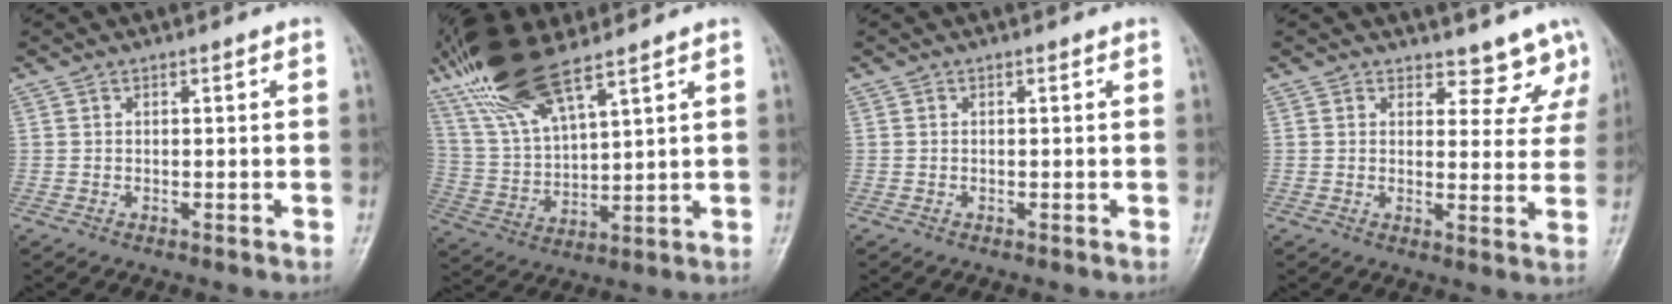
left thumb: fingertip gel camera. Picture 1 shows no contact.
{"total": 14.9, "force": [10.9, 3.8, 9.5], "torque": [-0.194, -0.032, 0.223]}
{"total": 0.0}
{"total": 6.8, "force": [6.0, 3.2, 0.9], "torque": [0.030, -0.039, 0.057]}